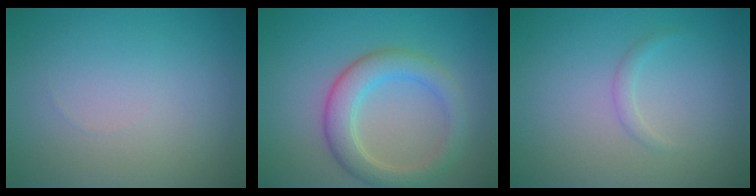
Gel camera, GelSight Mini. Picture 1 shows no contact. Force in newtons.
{"total": 4.4, "press": 4.4, "slide": 0.3}
{"total": 0.8, "press": 0.8, "slide": 0.0}